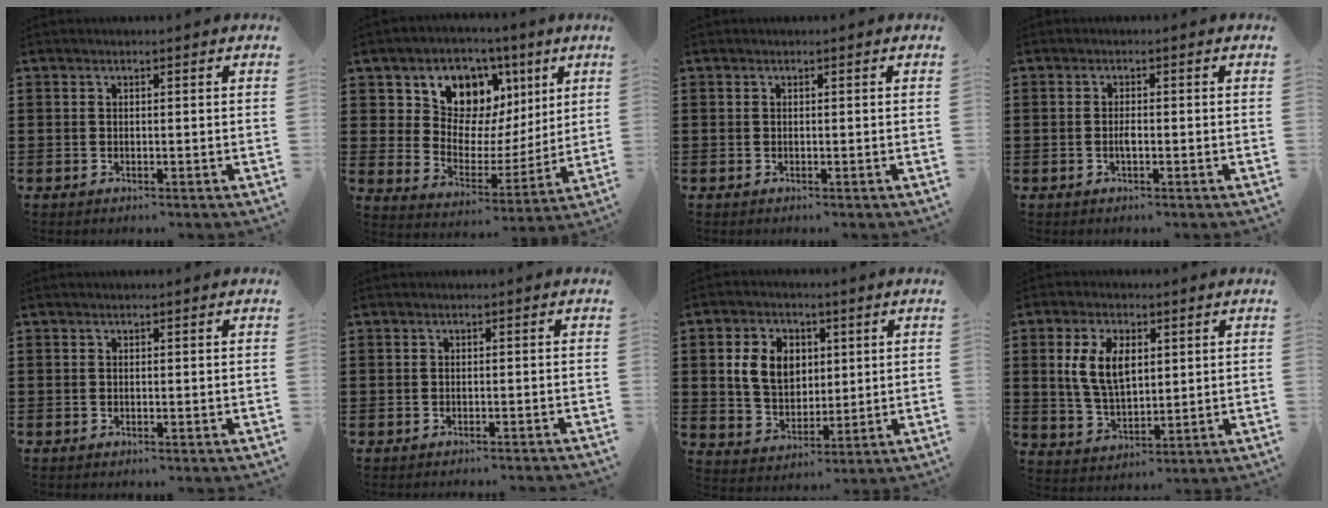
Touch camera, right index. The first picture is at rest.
{"total": 9.3, "force": [5.6, 6.6, 3.3], "torque": [-0.104, -0.037, 0.099]}
{"total": 0.0}
{"total": 1.3, "force": [-0.4, 0.5, 1.2], "torque": [-0.022, 0.001, -0.008]}
{"total": 0.0}
{"total": 0.8, "force": [-0.8, 0.0, -0.1], "torque": [0.000, 0.001, -0.017]}
{"total": 7.5, "force": [1.8, 5.8, 4.4], "torque": [-0.112, 0.012, 0.026]}
{"total": 7.7, "force": [2.1, 4.4, 5.9], "torque": [-0.141, 0.010, 0.034]}